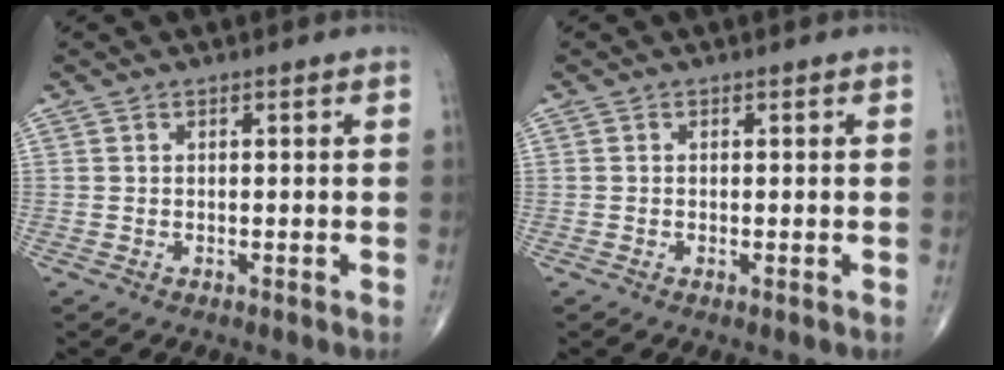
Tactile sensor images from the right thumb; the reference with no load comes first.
{"total": 0.5, "force": [-0.1, 0.1, 0.5], "torque": [-0.012, -0.003, -0.003]}